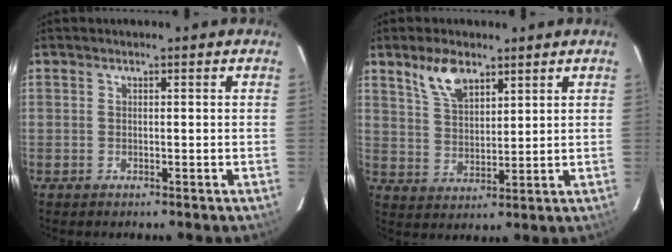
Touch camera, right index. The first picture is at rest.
{"total": 7.5, "force": [4.9, 3.5, 4.4], "torque": [-0.079, 0.009, 0.099]}